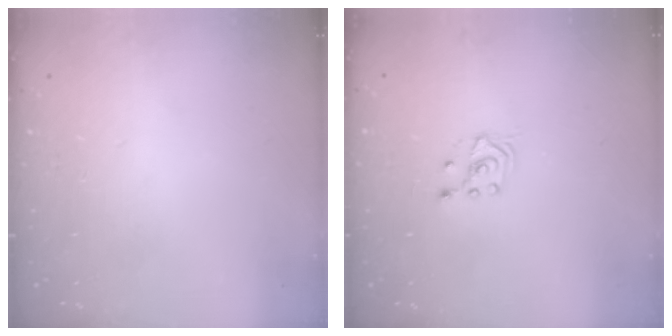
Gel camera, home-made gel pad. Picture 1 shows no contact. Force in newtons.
{"total": 2.1, "press": 2.0, "slide": 0.8}